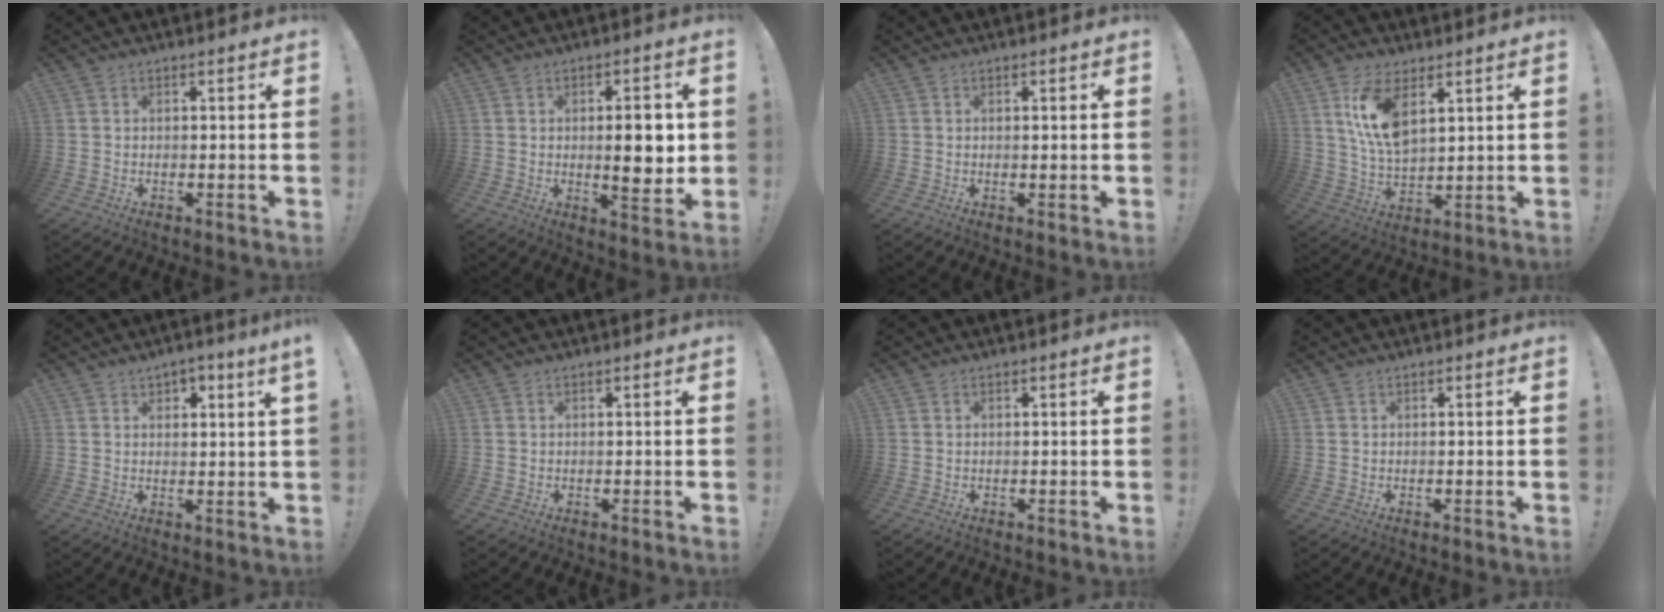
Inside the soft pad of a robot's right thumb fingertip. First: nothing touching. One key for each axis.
{"total": 9.8, "fx": 0.1, "fy": 3.2, "fz": 9.2, "tx": -0.111, "ty": -0.008, "tz": -0.004}
{"total": 0.8, "fx": 0.1, "fy": -0.2, "fz": 0.8, "tx": -0.003, "ty": -0.005, "tz": -0.001}
{"total": 11.9, "fx": 5.7, "fy": 5.8, "fz": 8.7, "tx": -0.172, "ty": -0.028, "tz": 0.102}
{"total": 2.7, "fx": 1.8, "fy": 0.4, "fz": 1.9, "tx": -0.026, "ty": -0.004, "tz": 0.027}
{"total": 0.0}
{"total": 0.0}
{"total": 0.0}